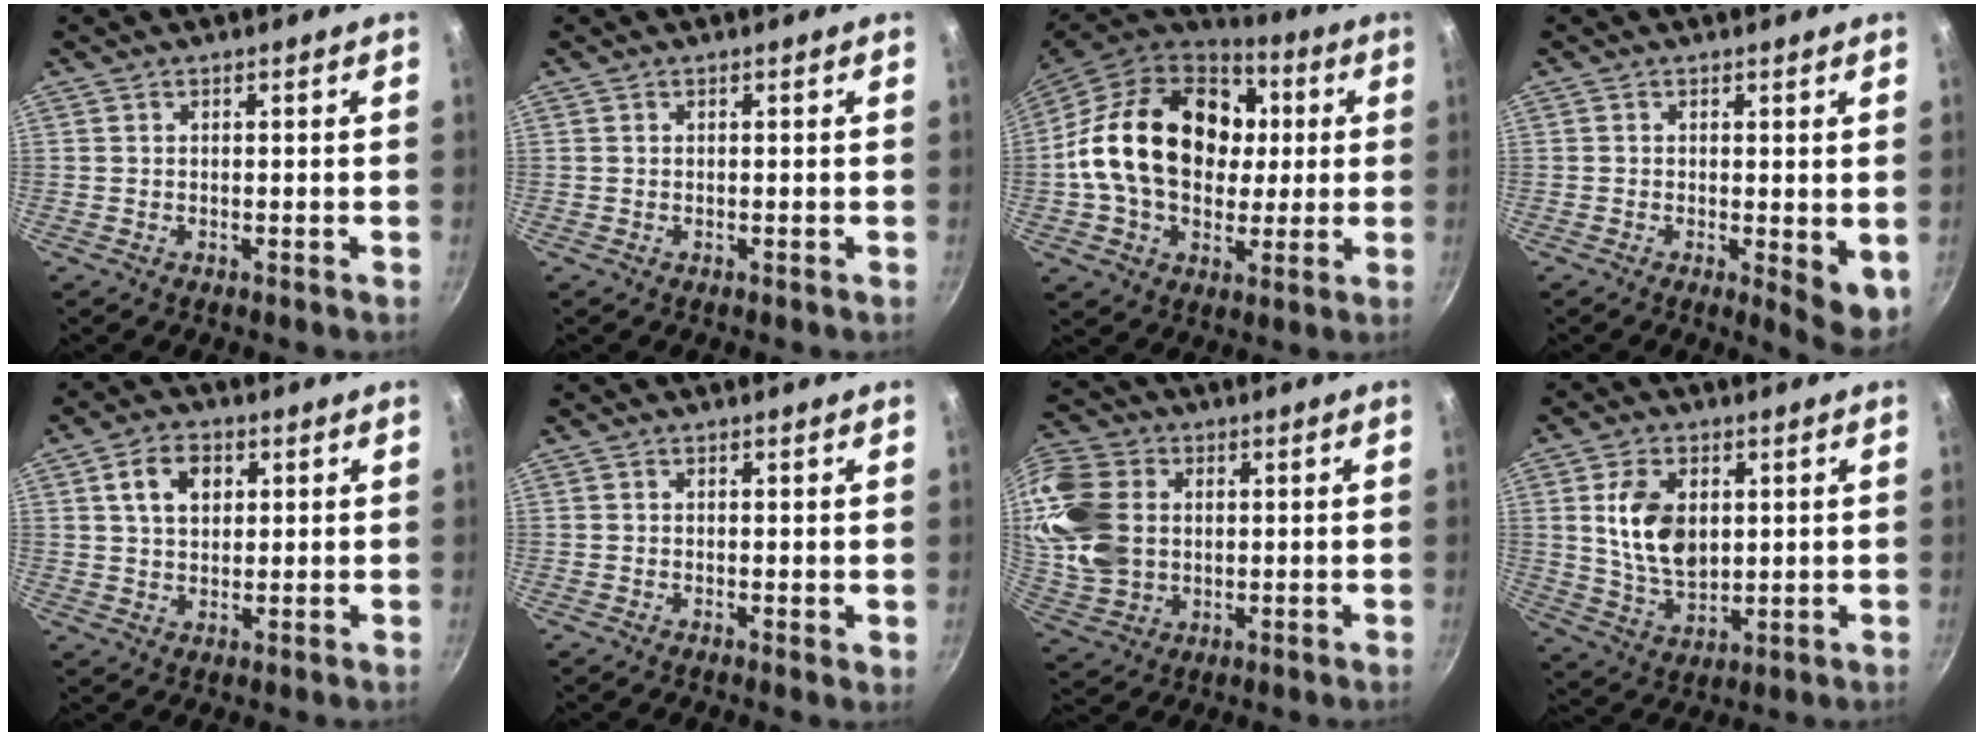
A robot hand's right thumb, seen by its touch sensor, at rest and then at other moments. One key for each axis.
{"total": 0.0}
{"total": 24.7, "fx": 2.8, "fy": 18.0, "fz": 16.7, "tx": -0.263, "ty": 0.023, "tz": 0.044}
{"total": 5.6, "fx": -0.3, "fy": 2.2, "fz": 5.1, "tx": -0.060, "ty": -0.009, "tz": -0.001}
{"total": 7.1, "fx": 2.2, "fy": 5.0, "fz": 4.6, "tx": -0.060, "ty": 0.003, "tz": 0.035}
{"total": 1.0, "fx": 0.2, "fy": 0.5, "fz": 0.8, "tx": -0.011, "ty": -0.002, "tz": 0.000}
{"total": 16.7, "fx": 2.3, "fy": 13.0, "fz": 10.3, "tx": -0.192, "ty": 0.004, "tz": 0.049}
{"total": 11.8, "fx": 2.3, "fy": 7.6, "fz": 8.7, "tx": -0.144, "ty": -0.018, "tz": 0.049}